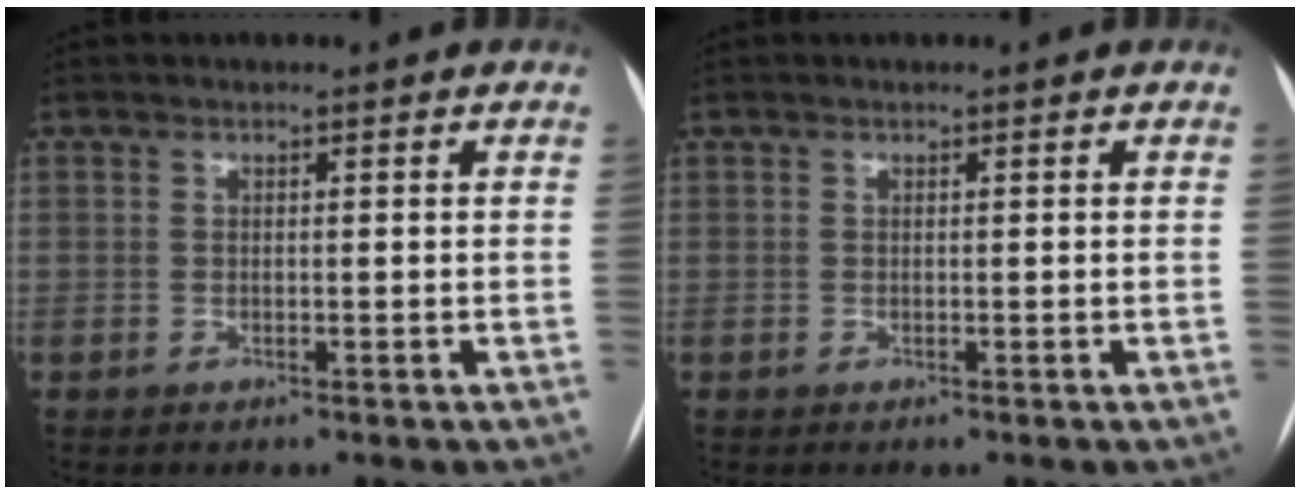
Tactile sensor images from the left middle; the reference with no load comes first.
{"total": 0.0}